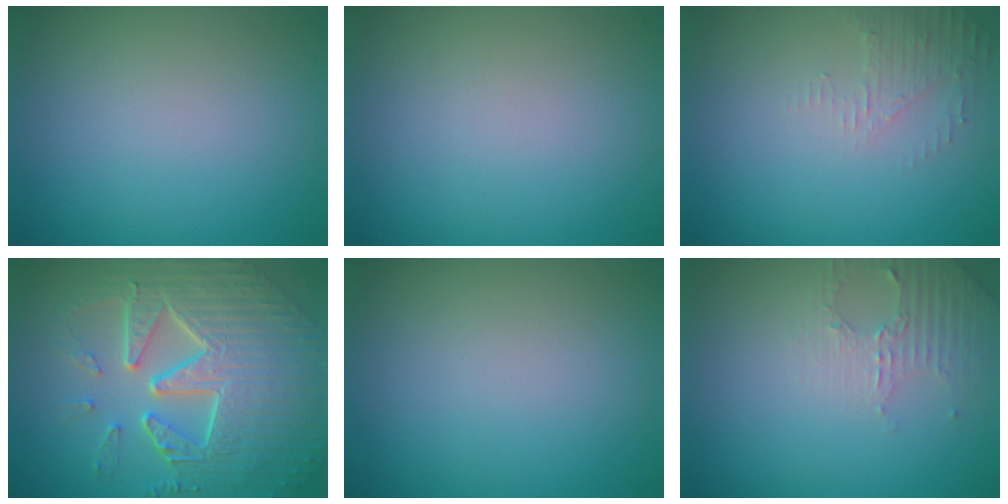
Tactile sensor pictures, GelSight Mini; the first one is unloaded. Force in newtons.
{"total": 0.0}
{"total": 1.9, "press": 1.8, "slide": 0.4}
{"total": 9.7, "press": 6.6, "slide": 7.1}
{"total": 0.0}
{"total": 2.6, "press": 2.5, "slide": 0.7}